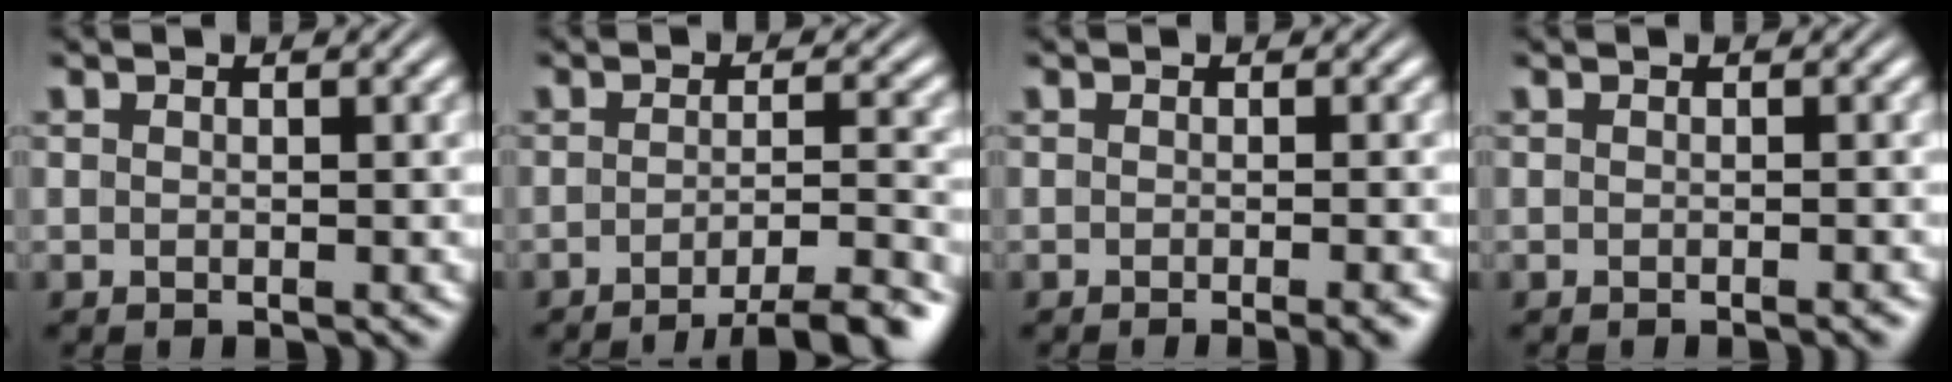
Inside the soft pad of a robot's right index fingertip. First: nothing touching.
{"total": 6.5, "force": [-5.3, 1.1, 3.6], "torque": [-0.042, -0.017, -0.080]}
{"total": 1.9, "force": [-1.5, 0.1, 1.2], "torque": [-0.013, 0.003, -0.025]}
{"total": 0.9, "force": [-0.8, -0.1, 0.4], "torque": [-0.005, 0.004, -0.014]}